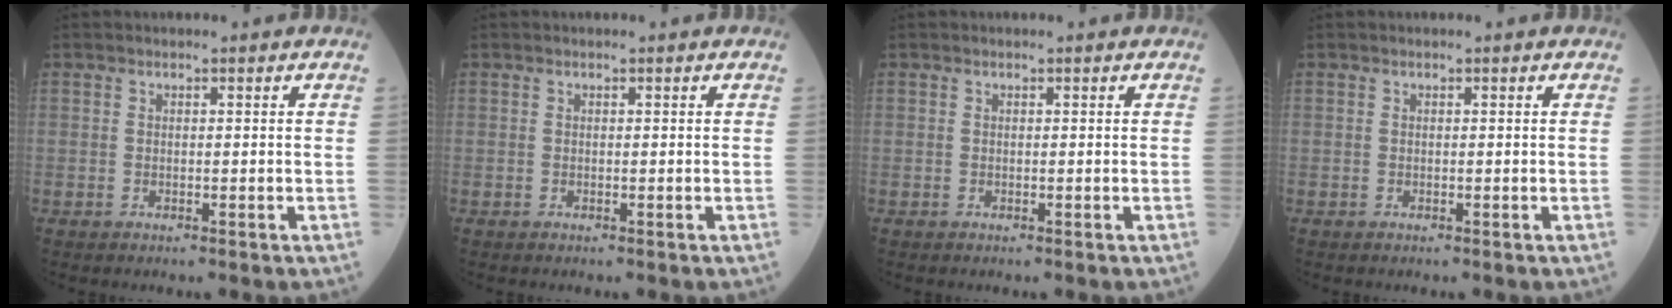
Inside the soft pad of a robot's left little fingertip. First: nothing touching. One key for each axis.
{"total": 0.0}
{"total": 0.0}
{"total": 0.0}